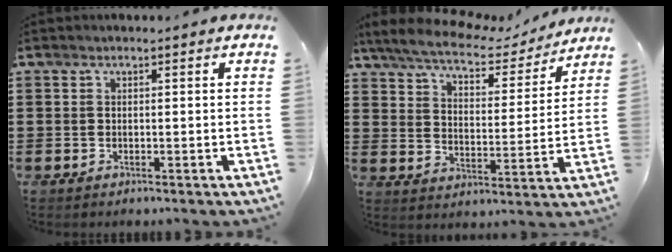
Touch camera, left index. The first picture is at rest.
{"total": 6.2, "force": [5.4, 1.3, 2.7], "torque": [-0.077, -0.027, 0.089]}